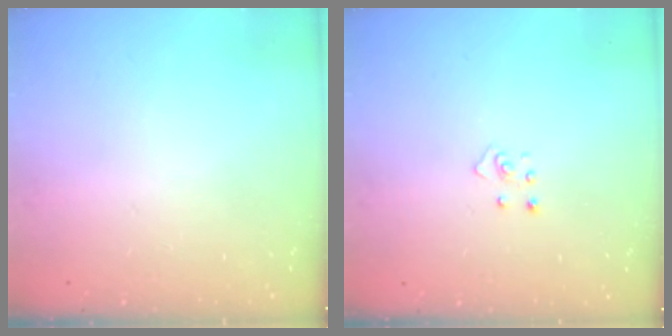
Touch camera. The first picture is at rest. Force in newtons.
{"total": 2.5, "press": 2.4, "slide": 0.3}